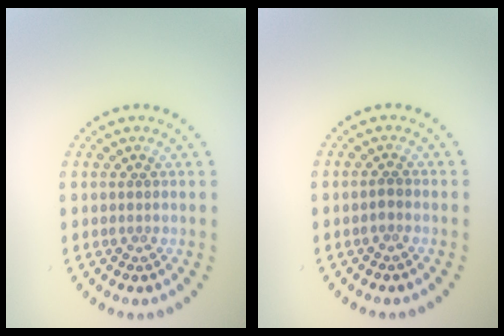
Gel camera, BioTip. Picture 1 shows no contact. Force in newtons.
{"total": 0.7, "press": 0.7, "slide": 0.2}